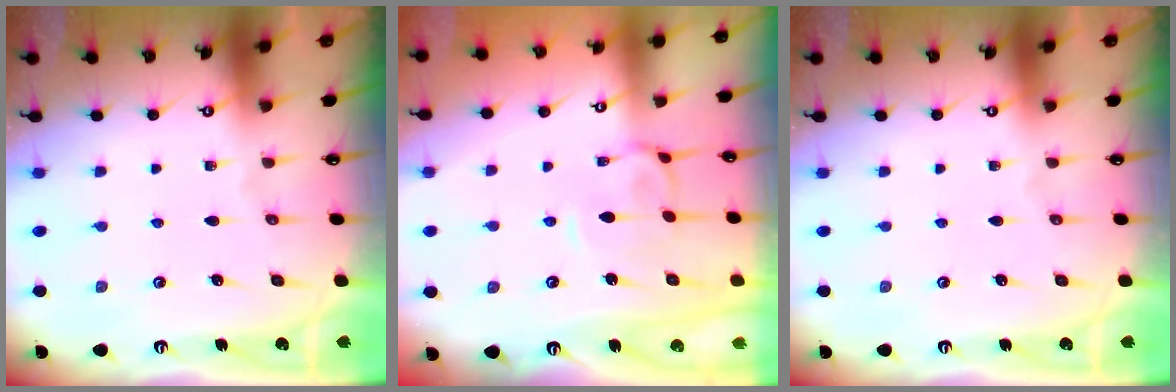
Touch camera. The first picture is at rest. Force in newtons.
{"total": 1.5, "press": 1.3, "slide": 0.7}
{"total": 0.0}